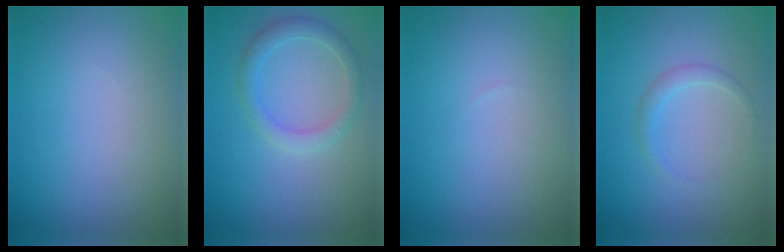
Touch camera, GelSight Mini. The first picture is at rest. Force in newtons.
{"total": 2.4, "press": 2.4, "slide": 0.1}
{"total": 0.0}
{"total": 1.2, "press": 1.2, "slide": 0.1}